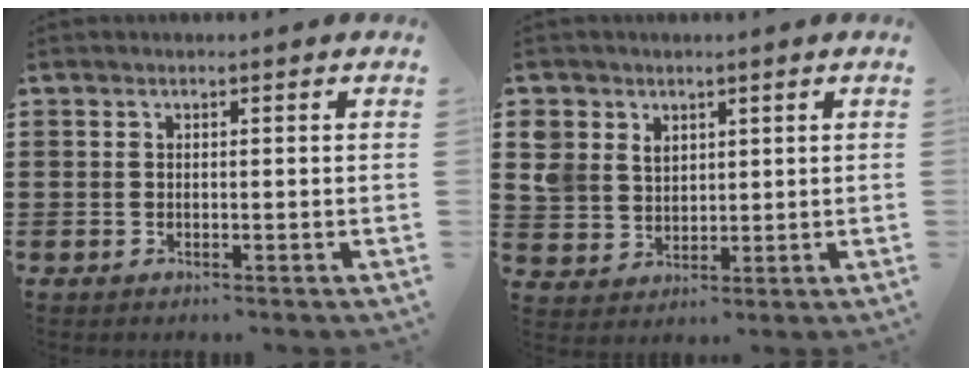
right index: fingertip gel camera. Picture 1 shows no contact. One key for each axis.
{"total": 4.9, "fx": 2.5, "fy": 4.1, "fz": 0.7, "tx": -0.037, "ty": 0.012, "tz": 0.046}